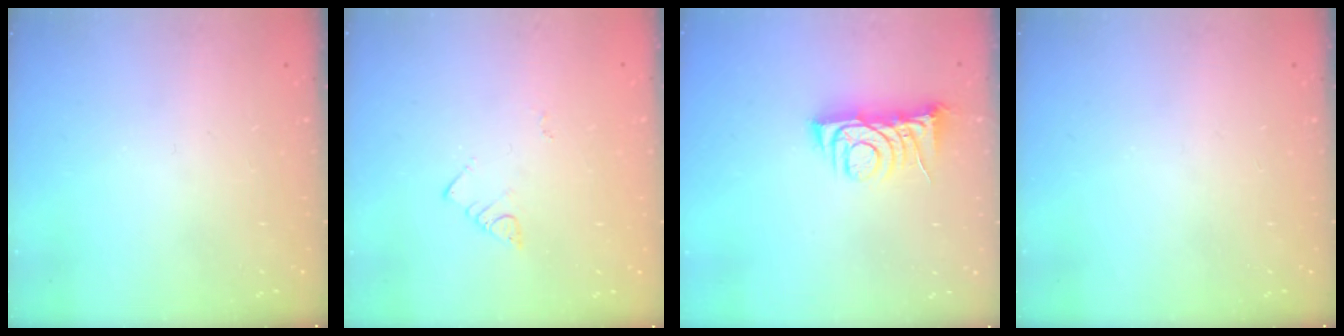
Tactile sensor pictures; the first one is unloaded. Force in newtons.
{"total": 2.7, "press": 2.7, "slide": 0.6}
{"total": 7.1, "press": 7.0, "slide": 1.0}
{"total": 0.0}